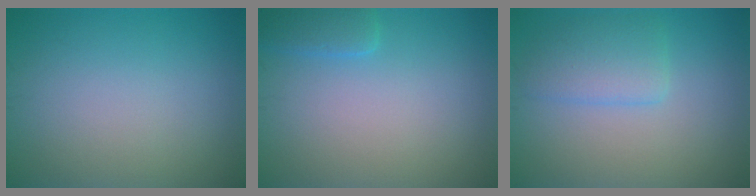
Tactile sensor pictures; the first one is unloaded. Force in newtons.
{"total": 1.9, "press": 1.9, "slide": 0.1}
{"total": 2.9, "press": 2.8, "slide": 0.3}